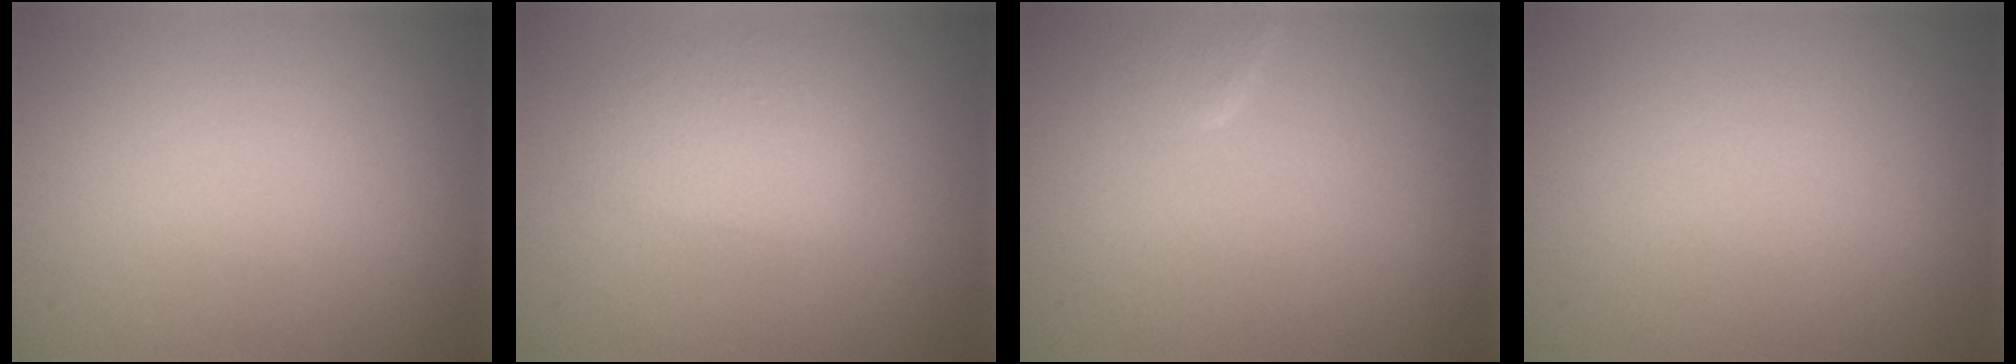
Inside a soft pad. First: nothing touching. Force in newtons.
{"total": 2.5, "press": 2.5, "slide": 0.1}
{"total": 1.0, "press": 1.0, "slide": 0.1}
{"total": 0.0}